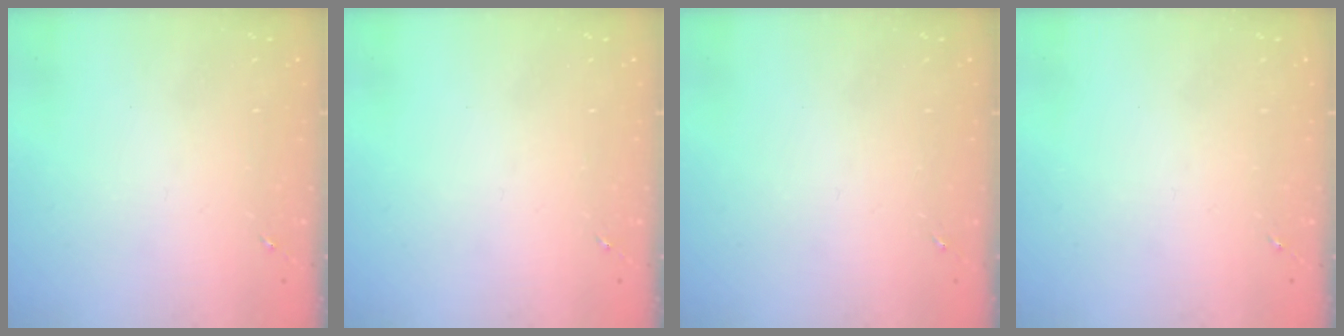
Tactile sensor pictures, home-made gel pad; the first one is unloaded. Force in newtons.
{"total": 0.0}
{"total": 0.0}
{"total": 0.0}